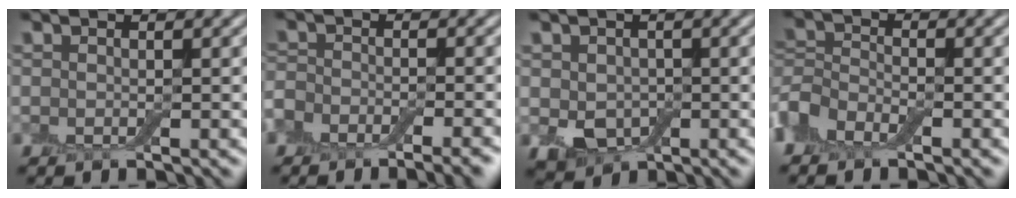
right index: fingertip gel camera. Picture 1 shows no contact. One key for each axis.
{"total": 7.6, "fx": -5.9, "fy": 3.3, "fz": 3.2, "tx": -0.029, "ty": -0.009, "tz": -0.083}
{"total": 3.2, "fx": -0.2, "fy": 2.6, "fz": 1.9, "tx": -0.036, "ty": -0.009, "tz": -0.002}
{"total": 3.7, "fx": -2.2, "fy": 2.2, "fz": 1.9, "tx": -0.040, "ty": -0.001, "tz": -0.060}